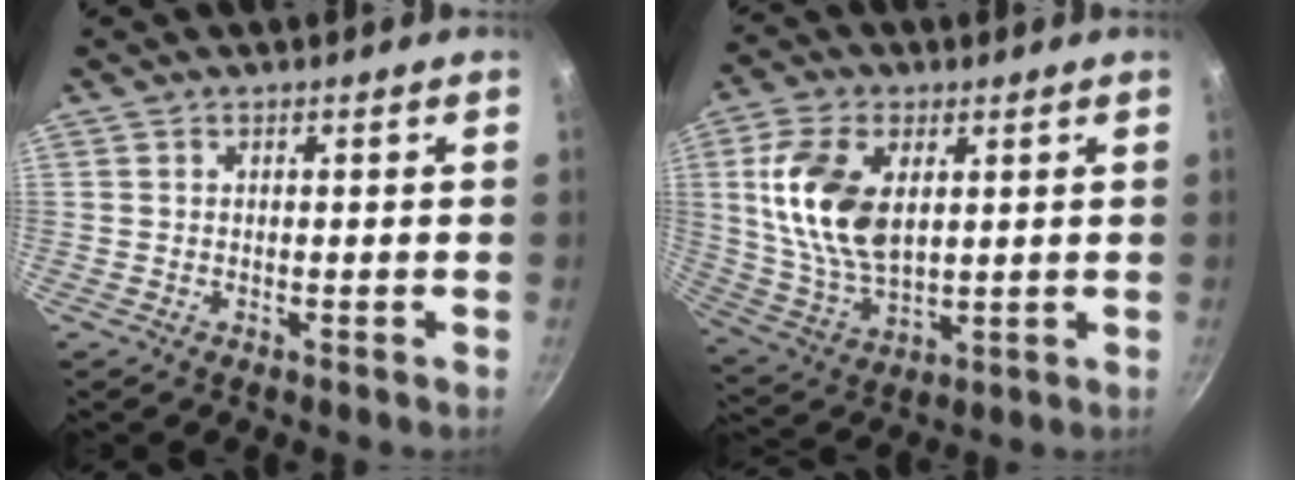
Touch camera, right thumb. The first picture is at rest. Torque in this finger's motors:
{"motor_torque": [0.30, 0.54, 1.87, 0.17, 0.49]}